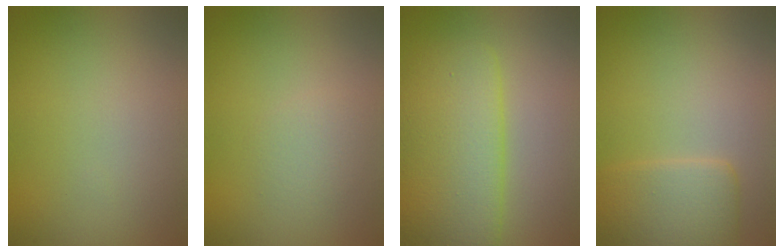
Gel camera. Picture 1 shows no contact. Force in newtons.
{"total": 1.3, "press": 1.3, "slide": 0.2}
{"total": 6.7, "press": 6.7, "slide": 0.2}
{"total": 3.4, "press": 3.4, "slide": 0.4}